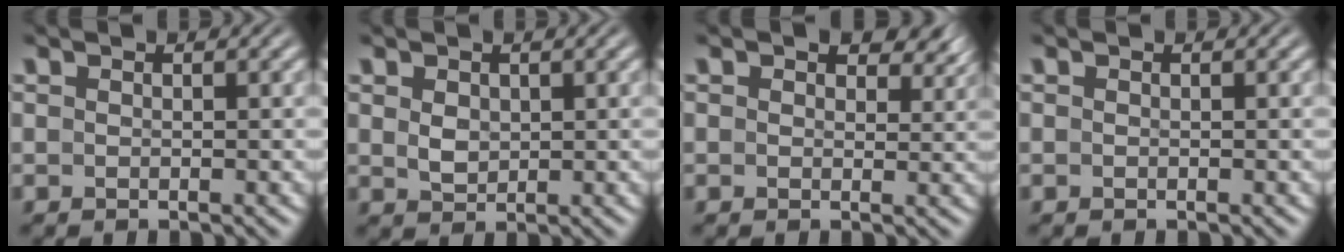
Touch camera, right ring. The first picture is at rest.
{"total": 1.6, "force": [0.4, 1.2, 1.0], "torque": [-0.027, -0.015, 0.024]}
{"total": 2.7, "force": [1.6, 1.4, 1.6], "torque": [-0.020, -0.001, 0.025]}
{"total": 0.0}